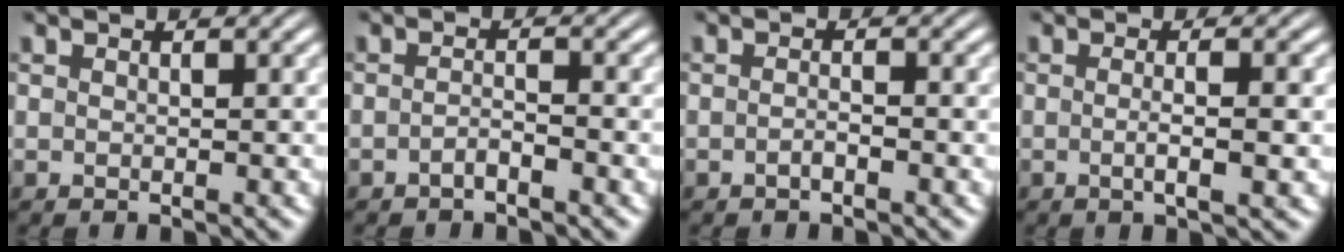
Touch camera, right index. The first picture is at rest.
{"total": 1.4, "force": [-1.3, 0.0, 0.6], "torque": [-0.002, -0.003, -0.024]}
{"total": 1.0, "force": [-0.9, 0.0, 0.5], "torque": [-0.001, 0.001, -0.019]}
{"total": 2.1, "force": [-0.7, -0.2, 2.0], "torque": [-0.029, -0.004, -0.009]}